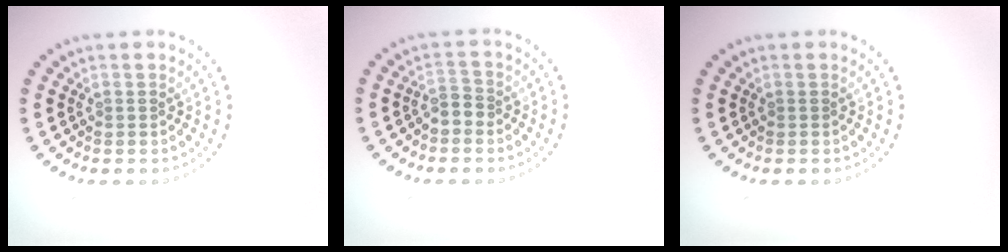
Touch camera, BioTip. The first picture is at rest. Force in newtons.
{"total": 1.3, "press": 1.2, "slide": 0.6}
{"total": 0.0}